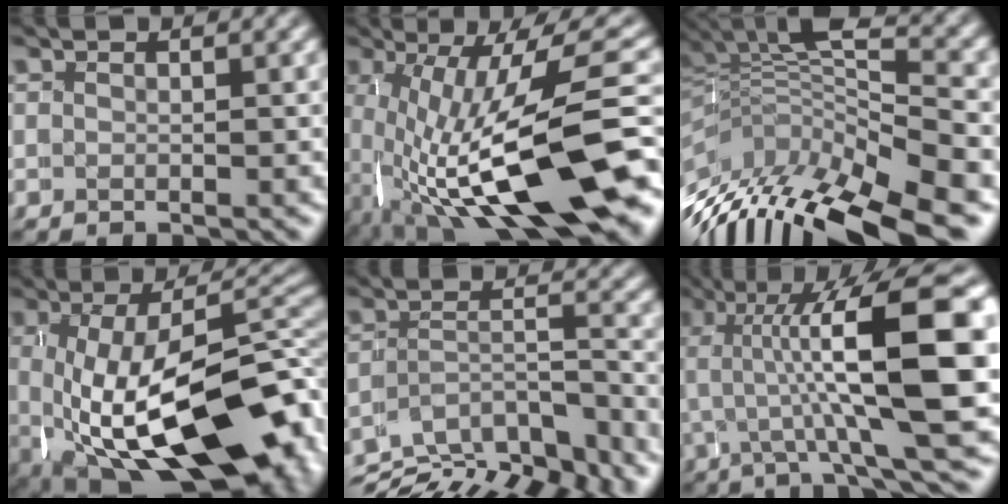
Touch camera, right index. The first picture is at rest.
{"total": 14.1, "force": [-5.2, 5.1, 12.1], "torque": [-0.194, -0.029, -0.059]}
{"total": 12.1, "force": [-5.0, 7.1, 8.4], "torque": [-0.152, -0.022, -0.070]}
{"total": 17.8, "force": [-5.0, 9.4, 14.2], "torque": [-0.247, -0.050, -0.045]}
{"total": 10.7, "force": [-7.5, 5.2, 5.7], "torque": [-0.066, -0.027, -0.115]}
{"total": 14.5, "force": [3.4, 4.6, 13.3], "torque": [-0.184, 0.023, 0.044]}